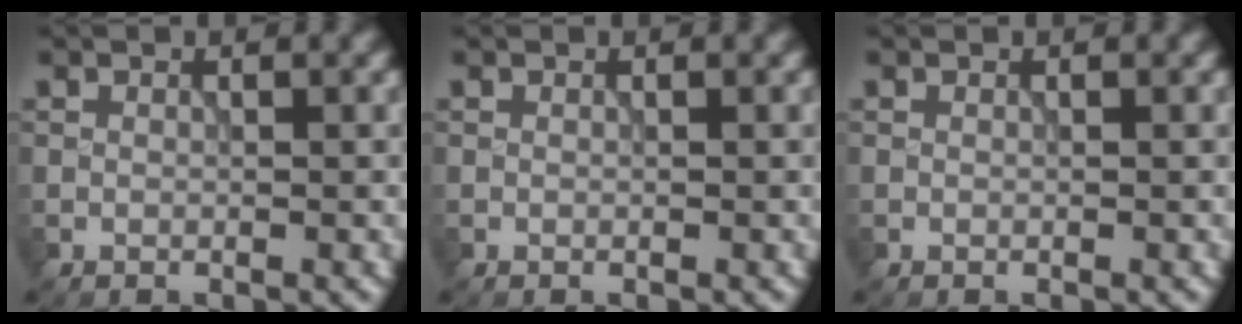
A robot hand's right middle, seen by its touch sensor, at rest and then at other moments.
{"total": 0.0}
{"total": 0.0}